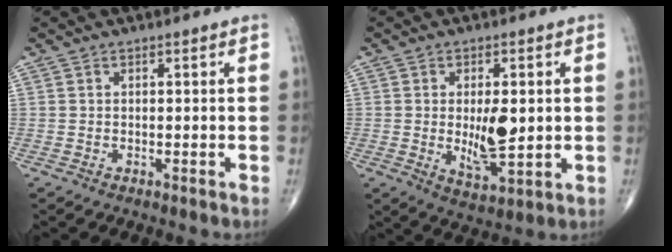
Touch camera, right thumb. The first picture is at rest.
{"total": 9.3, "force": [0.1, 4.2, 8.3], "torque": [-0.120, -0.017, 0.013]}